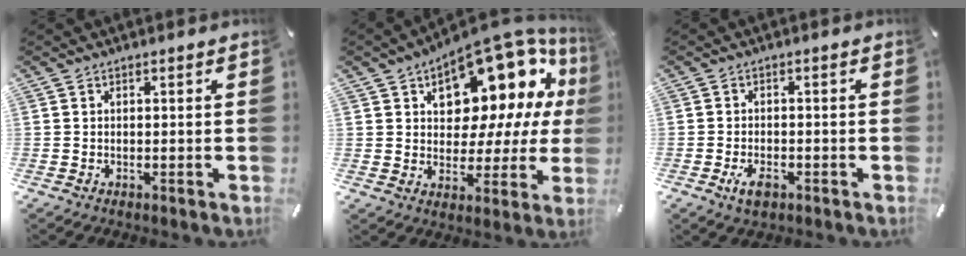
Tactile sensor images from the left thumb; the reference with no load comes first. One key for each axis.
{"total": 17.4, "fx": 10.5, "fy": 10.0, "fz": 9.6, "tx": -0.120, "ty": -0.098, "tz": 0.177}
{"total": 3.9, "fx": -1.9, "fy": 2.1, "fz": 2.6, "tx": -0.062, "ty": 0.002, "tz": -0.037}